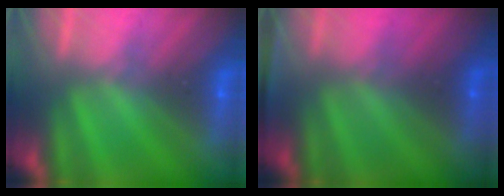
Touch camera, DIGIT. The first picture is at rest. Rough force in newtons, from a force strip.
{"total": 1.9}